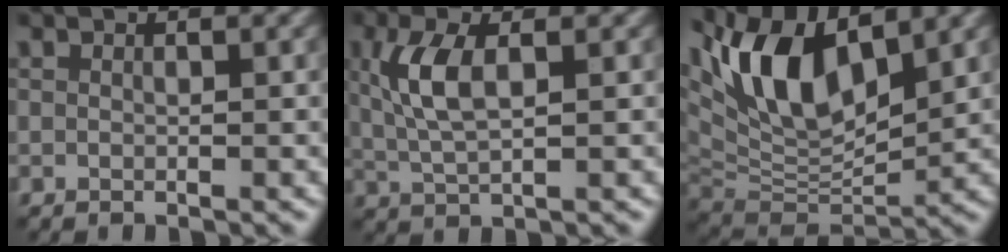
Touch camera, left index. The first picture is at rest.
{"total": 4.2, "force": [0.5, 1.7, 3.8], "torque": [-0.091, 0.009, 0.015]}
{"total": 9.9, "force": [4.9, 4.3, 7.5], "torque": [-0.153, 0.004, 0.097]}